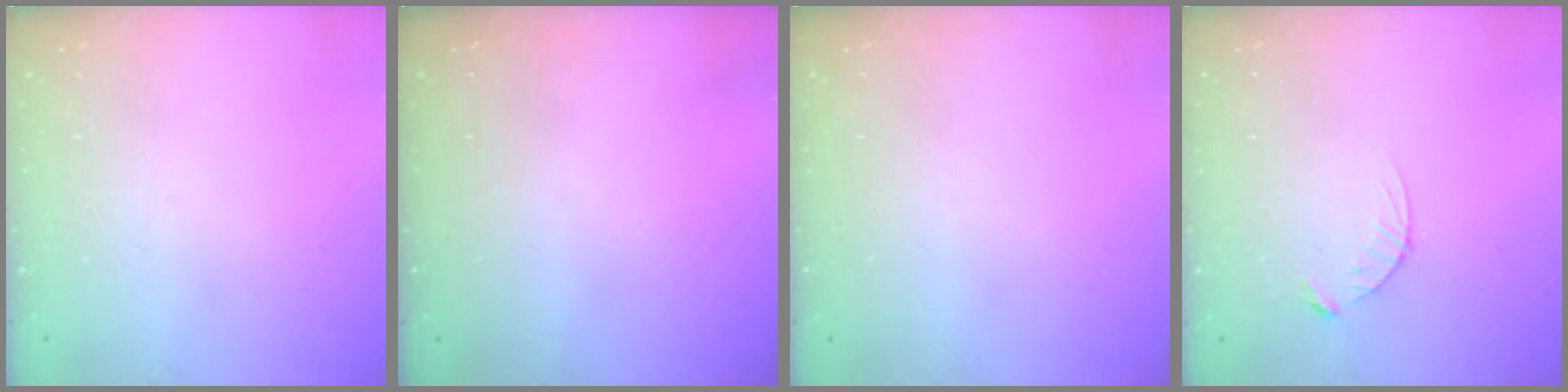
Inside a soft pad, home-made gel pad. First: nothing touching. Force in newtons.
{"total": 0.0}
{"total": 0.0}
{"total": 3.8, "press": 3.8, "slide": 0.4}